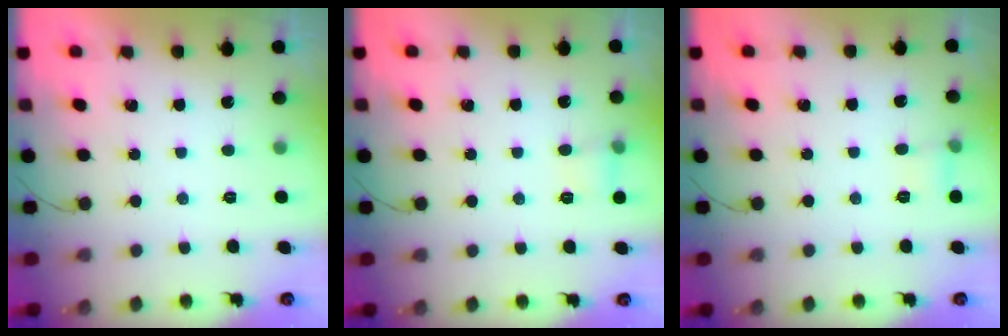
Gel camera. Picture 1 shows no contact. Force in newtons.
{"total": 4.9, "press": 4.0, "slide": 2.7}
{"total": 3.7, "press": 3.5, "slide": 1.1}